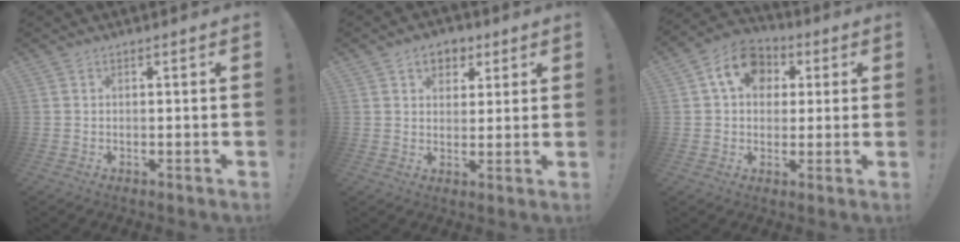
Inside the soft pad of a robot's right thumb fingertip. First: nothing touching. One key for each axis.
{"total": 6.9, "fx": 3.2, "fy": 5.4, "fz": 2.7, "tx": -0.022, "ty": -0.015, "tz": 0.059}
{"total": 12.6, "fx": 4.3, "fy": 9.6, "fz": 7.0, "tx": -0.106, "ty": -0.003, "tz": 0.084}